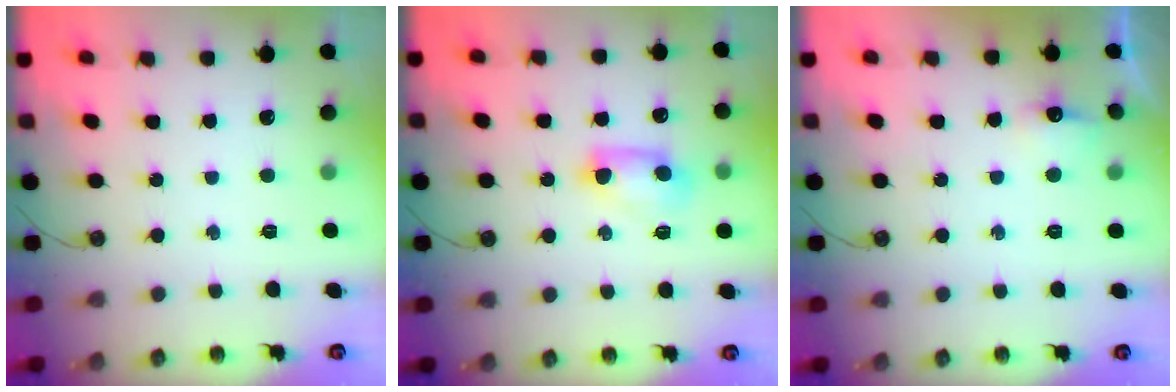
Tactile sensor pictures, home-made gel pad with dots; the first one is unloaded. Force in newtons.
{"total": 7.4, "press": 7.3, "slide": 1.0}
{"total": 5.8, "press": 5.7, "slide": 1.0}